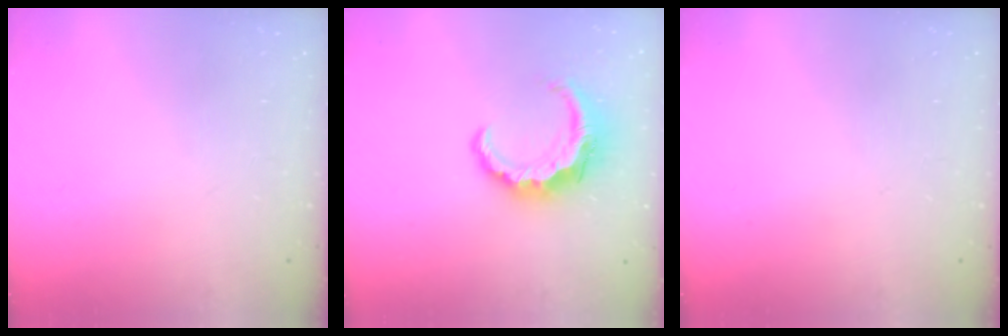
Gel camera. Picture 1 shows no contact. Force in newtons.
{"total": 8.5, "press": 8.5, "slide": 0.9}
{"total": 0.0}